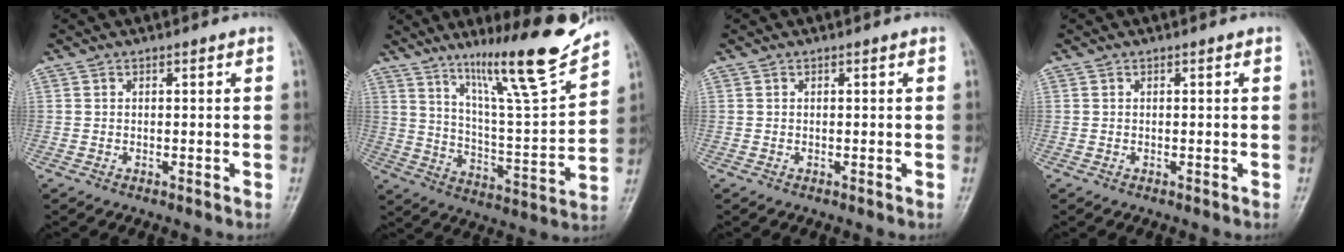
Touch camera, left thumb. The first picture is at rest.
{"total": 19.1, "force": [14.1, 1.8, 12.8], "torque": [-0.178, -0.085, 0.234]}
{"total": 0.0}
{"total": 0.0}